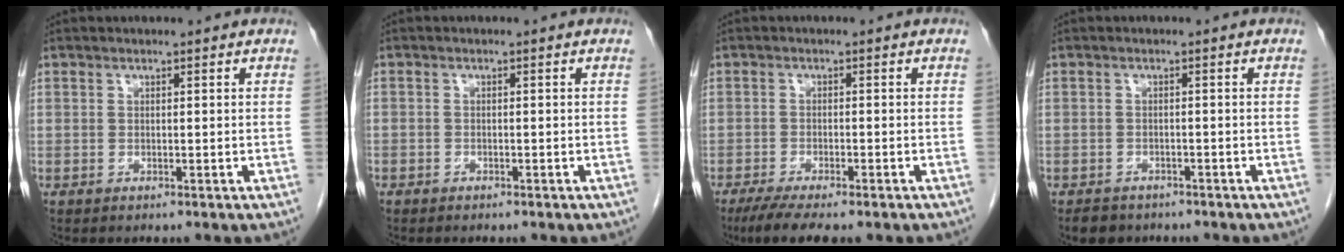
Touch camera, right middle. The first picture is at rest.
{"total": 1.0, "force": [-0.8, 0.6, 0.2], "torque": [-0.003, 0.003, -0.011]}
{"total": 7.9, "force": [-6.1, 1.5, 4.8], "torque": [-0.072, -0.015, -0.092]}
{"total": 3.5, "force": [-2.8, 1.9, 0.7], "torque": [-0.020, -0.002, -0.039]}